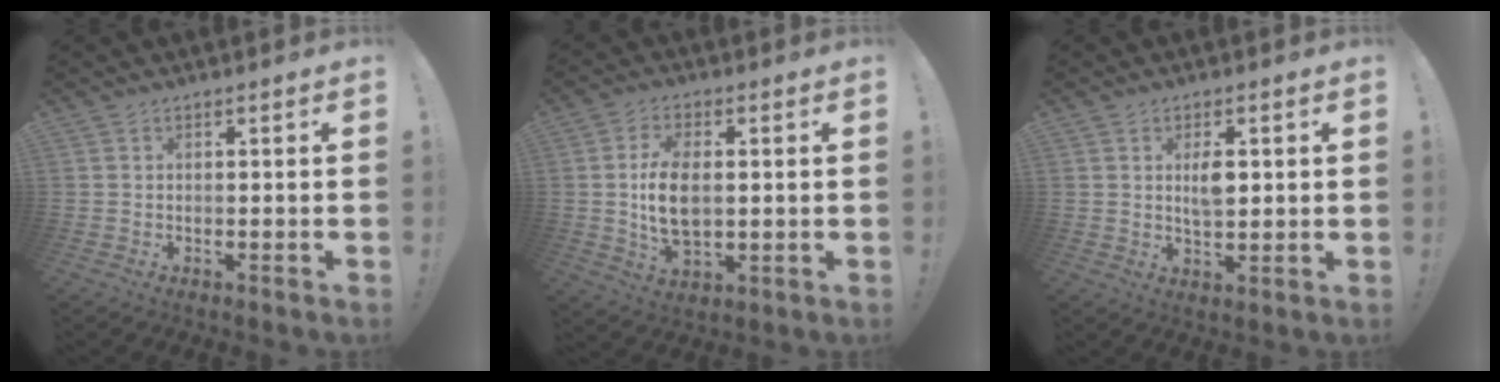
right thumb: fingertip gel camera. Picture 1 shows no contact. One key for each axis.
{"total": 10.7, "fx": 0.7, "fy": 6.1, "fz": 8.8, "tx": -0.161, "ty": -0.011, "tz": 0.010}
{"total": 5.4, "fx": 1.0, "fy": 2.9, "fz": 4.5, "tx": -0.060, "ty": -0.004, "tz": 0.011}